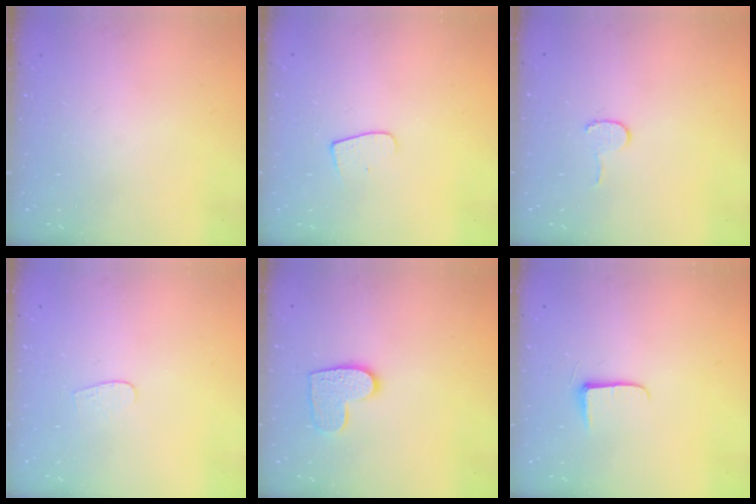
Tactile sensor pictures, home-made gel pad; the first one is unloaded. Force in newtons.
{"total": 5.0, "press": 5.0, "slide": 0.4}
{"total": 3.9, "press": 3.9, "slide": 0.3}
{"total": 3.5, "press": 3.5, "slide": 0.3}
{"total": 9.8, "press": 9.8, "slide": 0.3}
{"total": 5.8, "press": 5.8, "slide": 0.9}